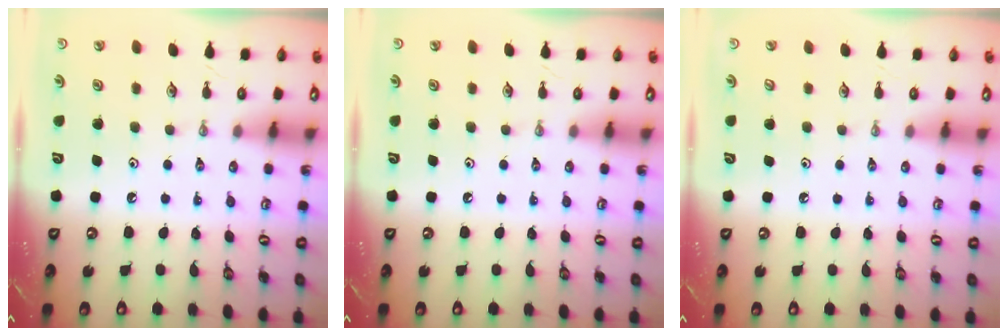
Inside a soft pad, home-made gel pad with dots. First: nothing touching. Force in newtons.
{"total": 0.0}
{"total": 1.0, "press": 0.2, "slide": 1.0}